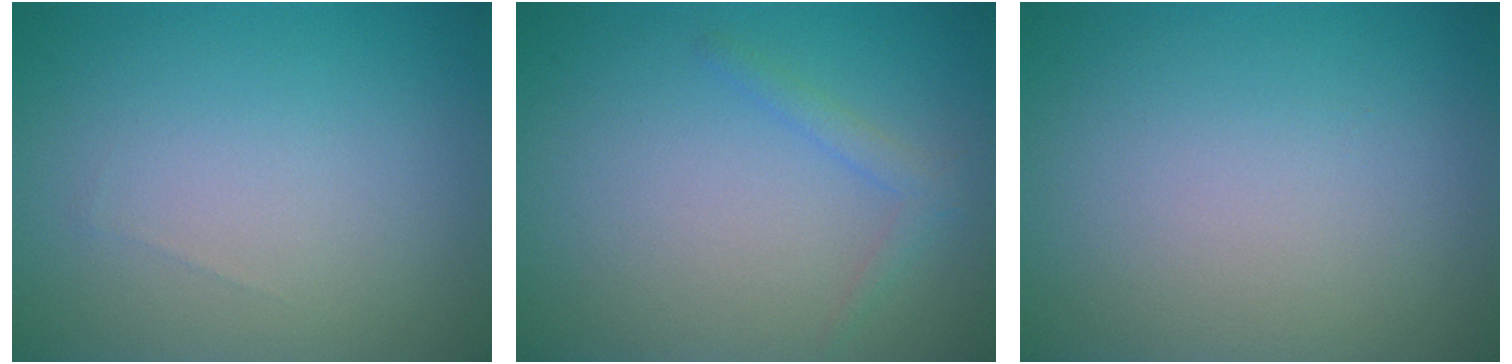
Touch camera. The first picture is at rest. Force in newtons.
{"total": 1.3, "press": 1.3, "slide": 0.1}
{"total": 0.0}